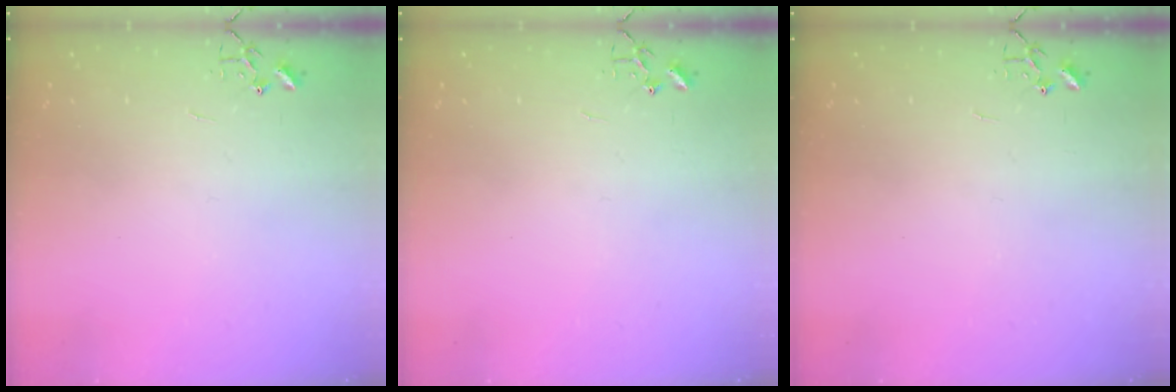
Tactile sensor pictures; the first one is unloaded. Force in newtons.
{"total": 0.0}
{"total": 0.0}